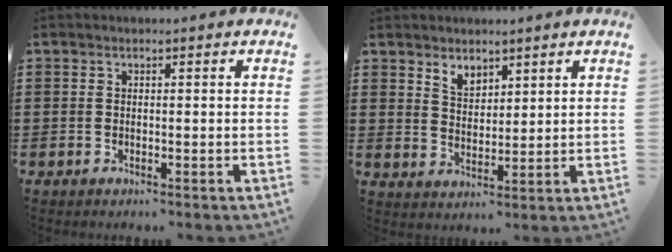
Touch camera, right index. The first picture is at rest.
{"total": 3.4, "force": [2.8, 1.7, 0.6], "torque": [-0.022, 0.002, 0.054]}